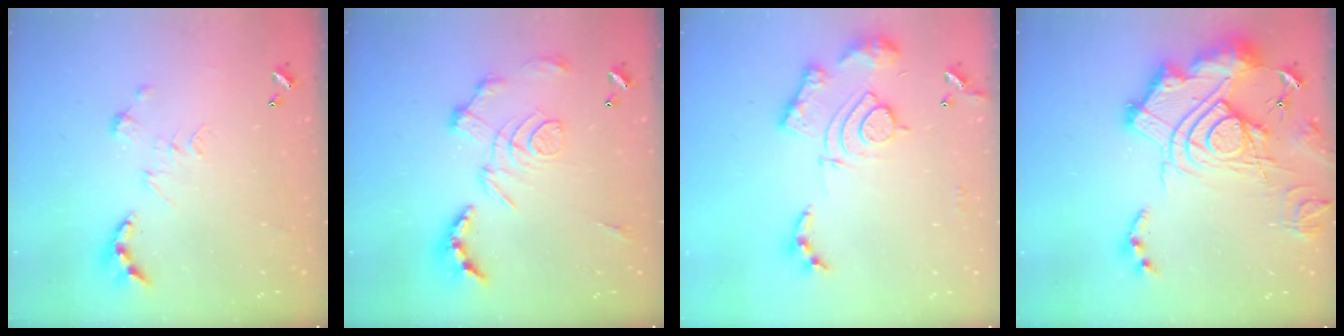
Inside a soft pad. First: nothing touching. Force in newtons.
{"total": 3.4, "press": 2.7, "slide": 2.0}
{"total": 17.4, "press": 17.3, "slide": 1.7}
{"total": 26.0, "press": 25.8, "slide": 3.2}